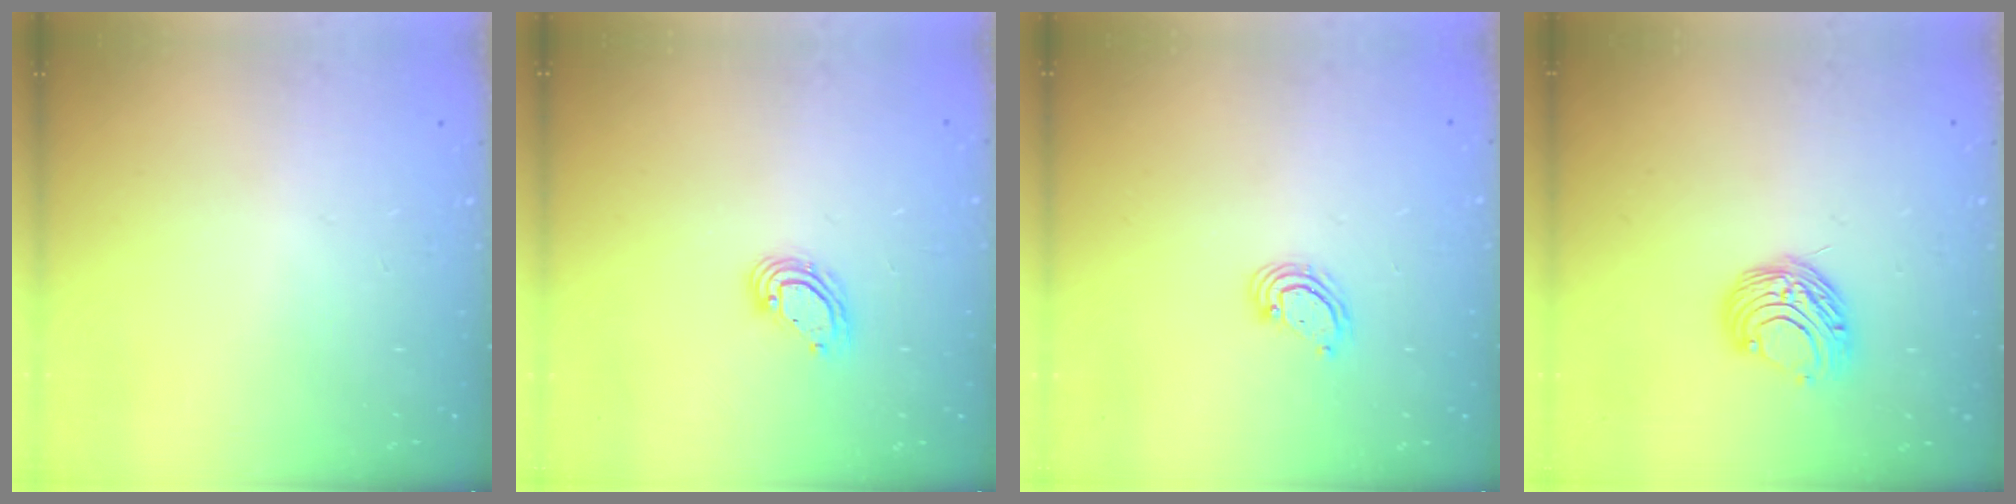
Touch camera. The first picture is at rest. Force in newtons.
{"total": 6.6, "press": 6.6, "slide": 0.9}
{"total": 2.8, "press": 2.8, "slide": 0.3}
{"total": 8.7, "press": 8.7, "slide": 0.6}